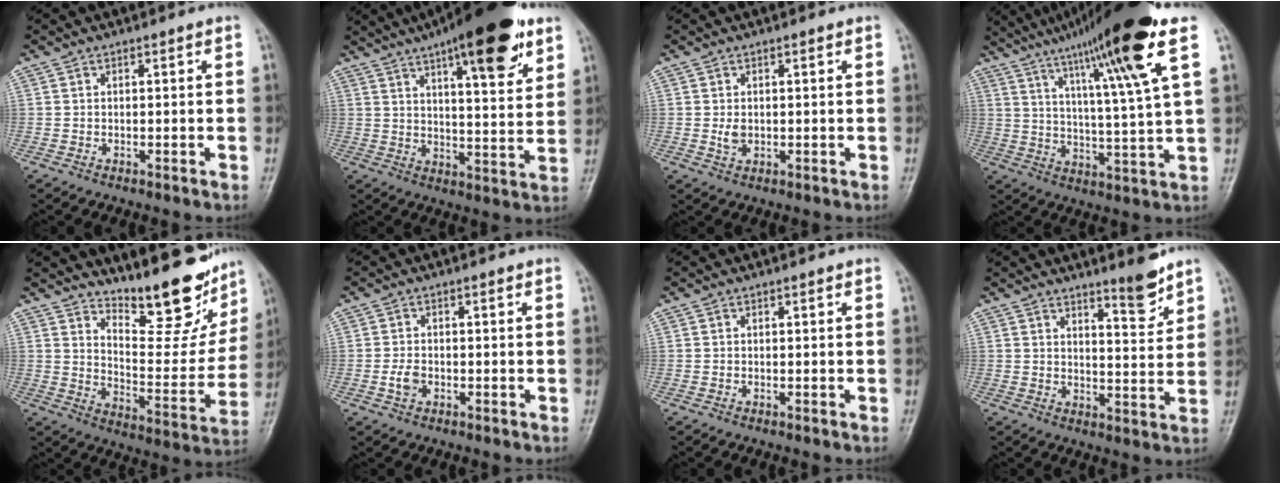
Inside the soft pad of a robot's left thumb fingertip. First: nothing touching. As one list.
[{"total": 19.7, "force": [11.5, 5.5, 15.1], "torque": [-0.202, -0.036, 0.170]}, {"total": 1.9, "force": [0.2, 1.4, 1.3], "torque": [-0.020, -0.004, 0.008]}, {"total": 20.3, "force": [11.1, 0.5, 17.0], "torque": [-0.266, -0.025, 0.177]}, {"total": 18.4, "force": [14.9, 5.7, 9.1], "torque": [-0.082, -0.113, 0.212]}, {"total": 2.4, "force": [-0.7, 1.7, 1.6], "torque": [-0.029, 0.002, -0.015]}, {"total": 0.0}, {"total": 6.1, "force": [5.0, 0.9, 3.4], "torque": [-0.041, -0.048, 0.078]}]